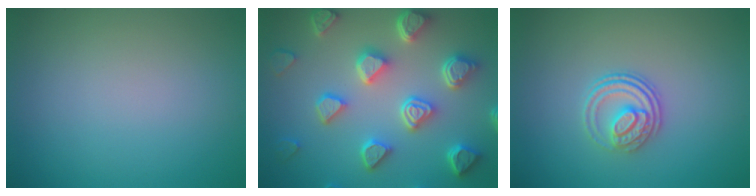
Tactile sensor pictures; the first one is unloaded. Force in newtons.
{"total": 7.0, "press": 5.7, "slide": 4.1}
{"total": 3.0, "press": 2.5, "slide": 1.7}